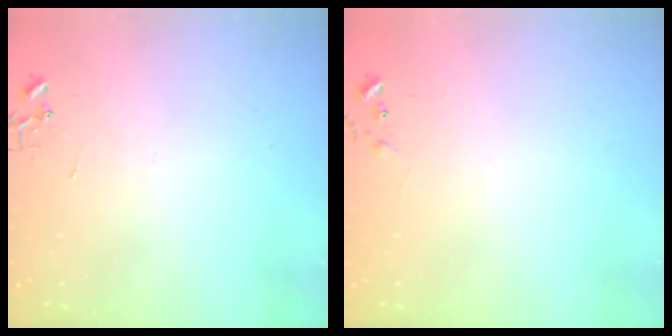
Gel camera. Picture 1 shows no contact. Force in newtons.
{"total": 5.1, "press": 5.0, "slide": 0.8}